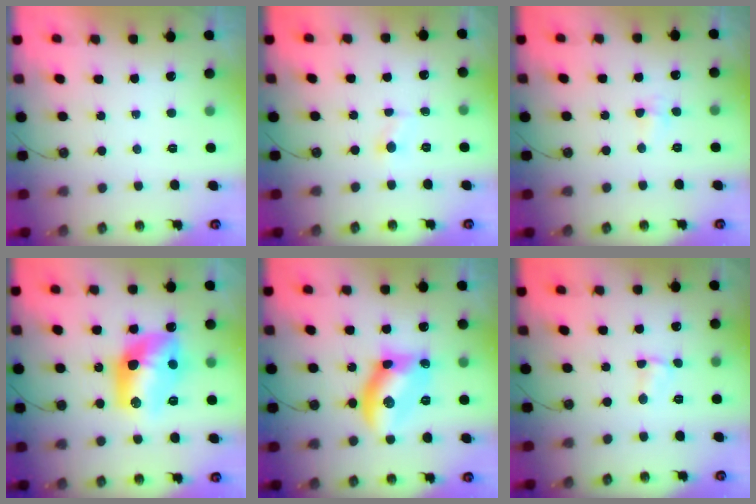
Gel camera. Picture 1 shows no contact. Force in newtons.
{"total": 1.8, "press": 1.8, "slide": 0.2}
{"total": 5.2, "press": 3.8, "slide": 3.5}
{"total": 14.1, "press": 14.0, "slide": 1.1}
{"total": 12.6, "press": 12.6, "slide": 0.4}
{"total": 1.5, "press": 1.5, "slide": 0.1}